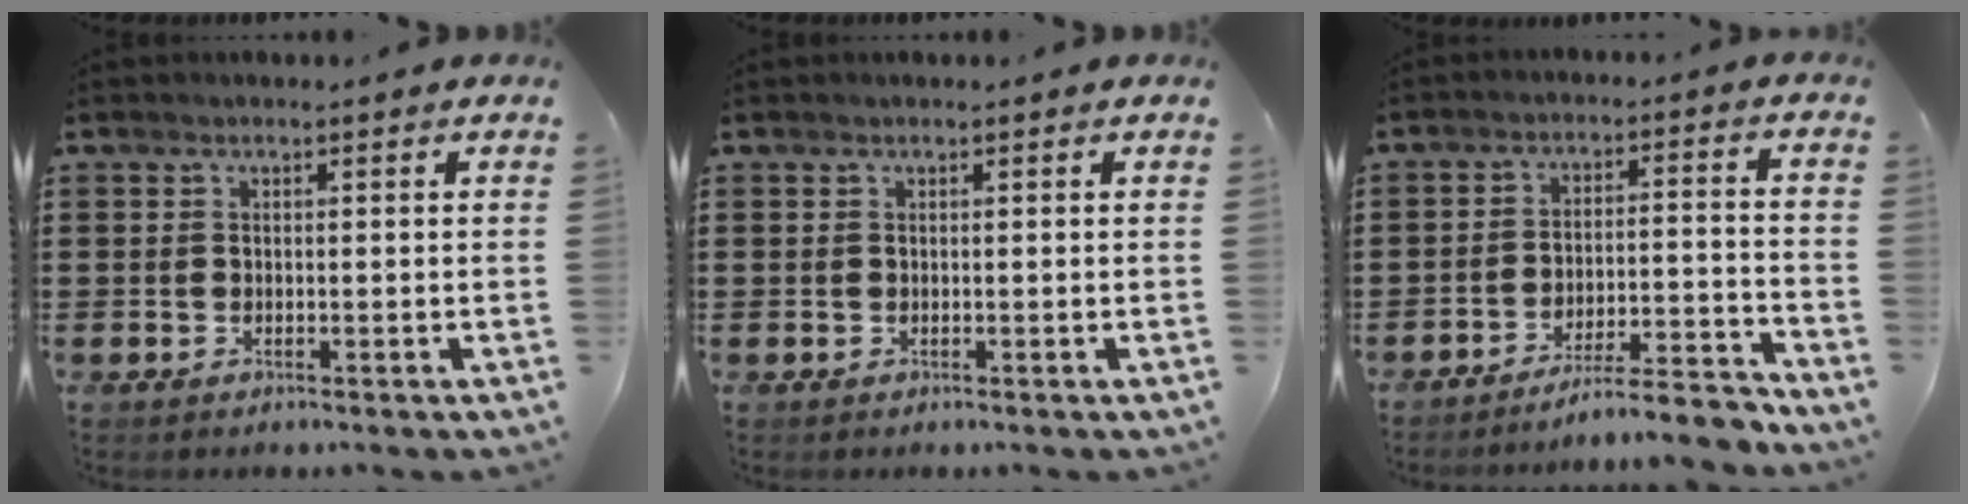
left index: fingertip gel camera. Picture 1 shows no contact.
{"total": 0.0}
{"total": 6.5, "force": [-6.0, -0.1, 2.4], "torque": [-0.033, 0.001, -0.112]}